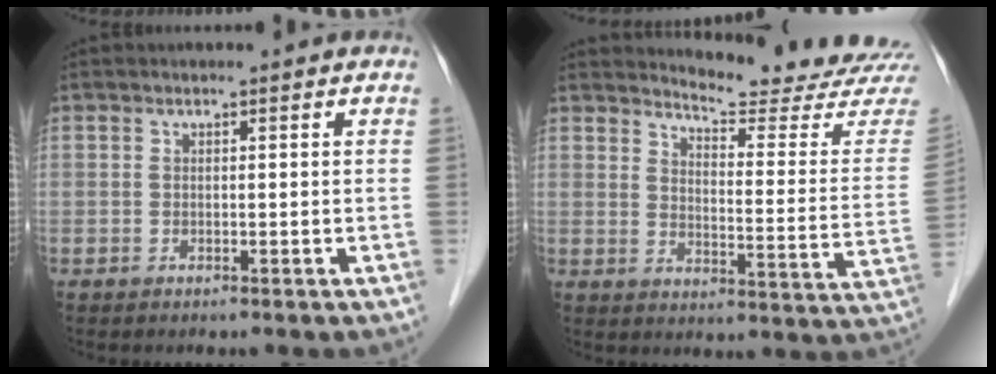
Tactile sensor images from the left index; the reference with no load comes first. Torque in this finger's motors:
{"motor_torque": [0.18, -1.16, 0.10, 0.01]}